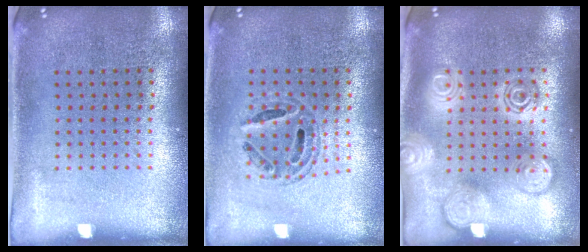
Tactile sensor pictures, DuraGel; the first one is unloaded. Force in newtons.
{"total": 0.7, "press": 0.7, "slide": 0.2}
{"total": 2.8, "press": 2.8, "slide": 0.5}